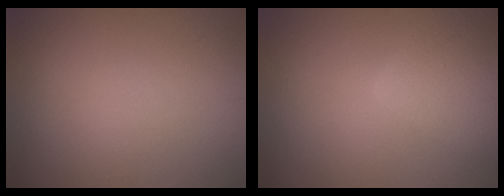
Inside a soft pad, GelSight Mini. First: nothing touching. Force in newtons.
{"total": 5.0, "press": 5.0, "slide": 0.3}